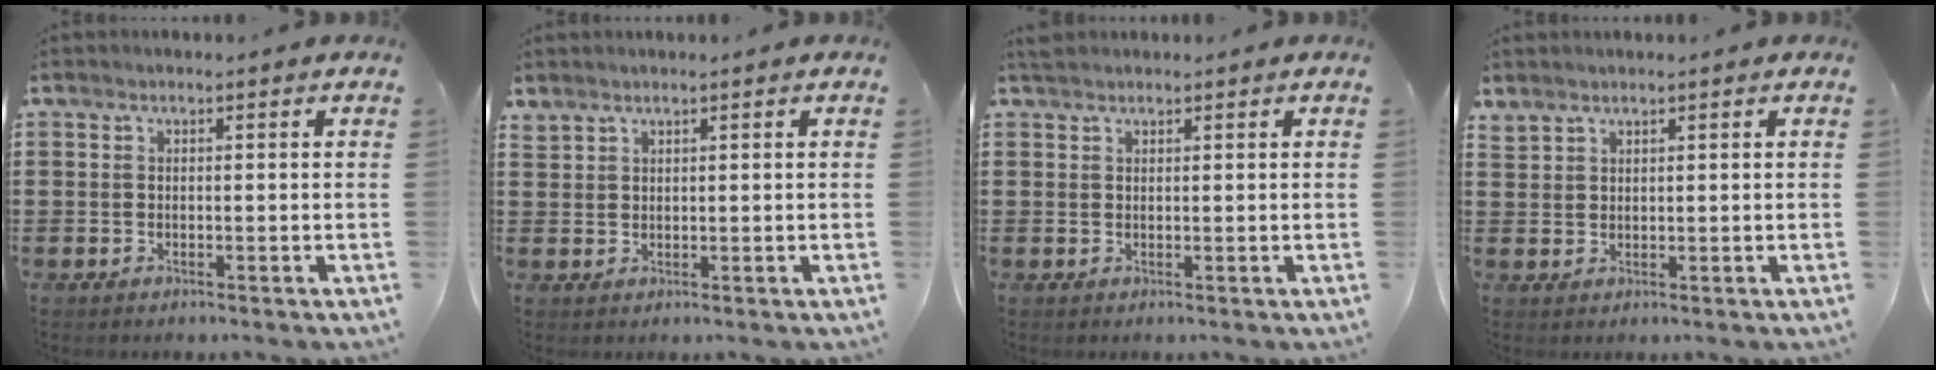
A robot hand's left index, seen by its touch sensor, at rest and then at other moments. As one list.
[{"total": 1.4, "force": [1.3, 0.4, 0.1], "torque": [-0.005, 0.000, 0.026]}, {"total": 1.2, "force": [1.1, 0.3, 0.3], "torque": [-0.009, 0.002, 0.022]}, {"total": 1.6, "force": [1.5, 0.3, 0.0], "torque": [-0.003, 0.000, 0.031]}]